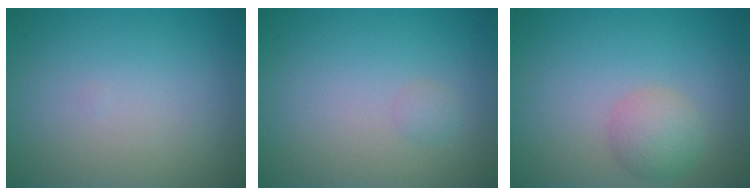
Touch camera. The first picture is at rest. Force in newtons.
{"total": 0.7, "press": 0.7, "slide": 0.0}
{"total": 2.6, "press": 2.6, "slide": 0.1}